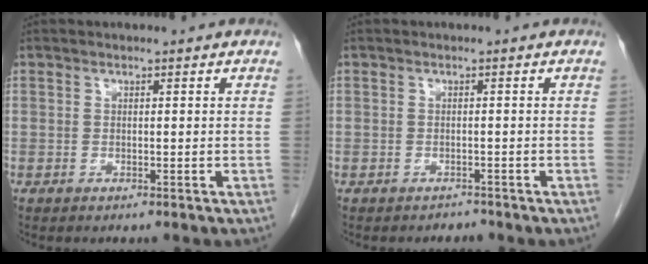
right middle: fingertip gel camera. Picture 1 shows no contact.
{"total": 1.0, "force": [-0.9, 0.3, -0.4], "torque": [0.003, -0.003, -0.015]}